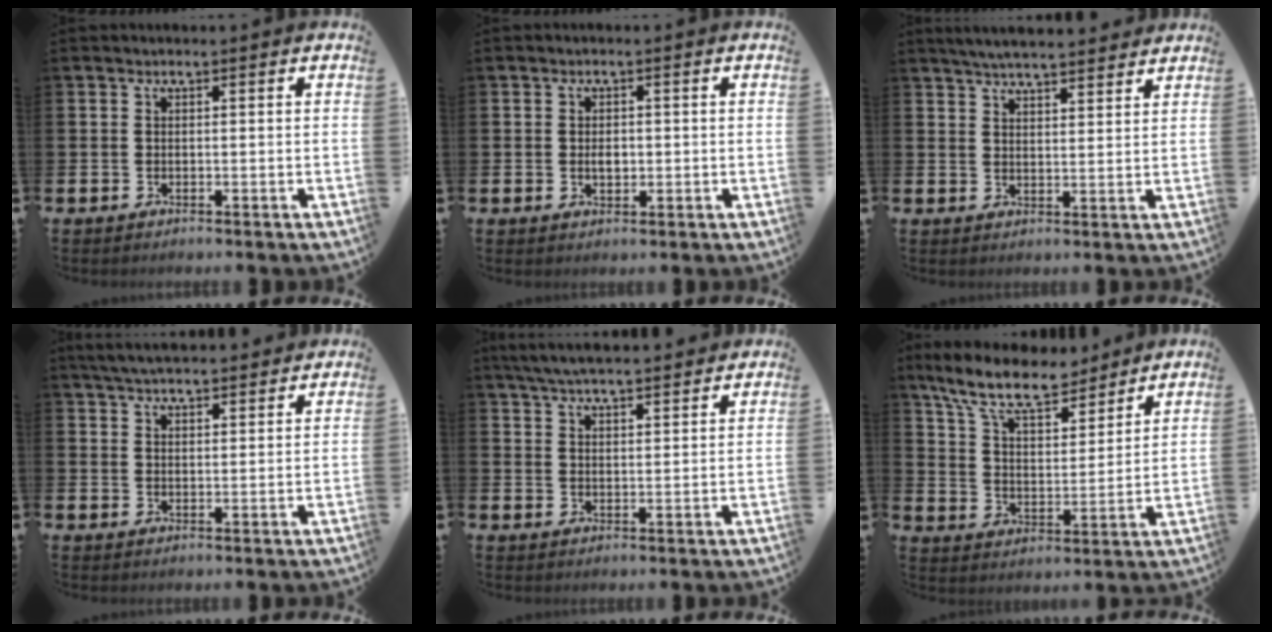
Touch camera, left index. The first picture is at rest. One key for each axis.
{"total": 1.9, "fx": 0.0, "fy": 1.2, "fz": 1.5, "tx": -0.013, "ty": 0.001, "tz": -0.006}
{"total": 4.9, "fx": 4.8, "fy": 0.4, "fz": 1.0, "tx": -0.031, "ty": -0.018, "tz": 0.087}
{"total": 4.6, "fx": 4.5, "fy": 0.6, "fz": 0.9, "tx": -0.037, "ty": -0.010, "tz": 0.085}
{"total": 5.5, "fx": 5.3, "fy": 0.4, "fz": 1.3, "tx": -0.047, "ty": -0.016, "tz": 0.098}
{"total": 10.5, "fx": 9.2, "fy": 3.0, "fz": 4.2, "tx": -0.115, "ty": -0.045, "tz": 0.166}